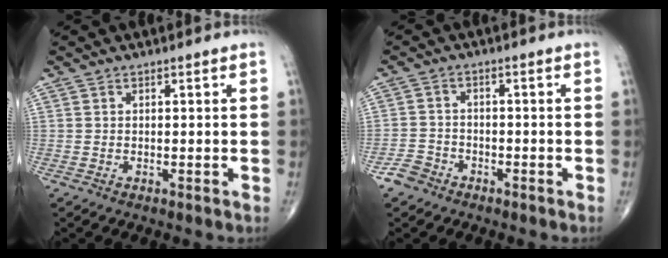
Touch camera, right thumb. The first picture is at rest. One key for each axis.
{"total": 3.6, "fx": -2.6, "fy": 2.5, "fz": 0.6, "tx": -0.008, "ty": 0.016, "tz": -0.052}